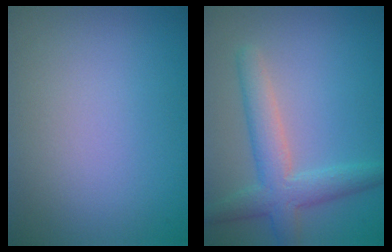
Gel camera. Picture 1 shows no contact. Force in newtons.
{"total": 4.4, "press": 4.4, "slide": 0.3}